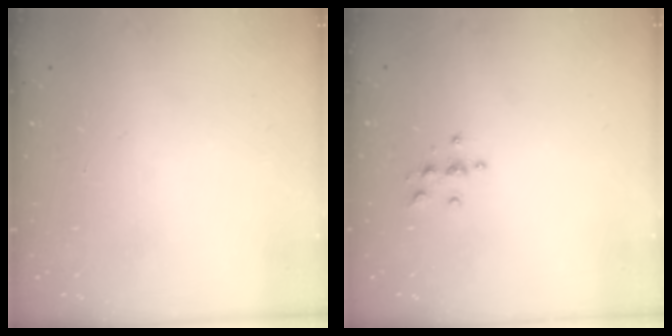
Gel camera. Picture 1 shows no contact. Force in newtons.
{"total": 4.3, "press": 4.3, "slide": 0.5}